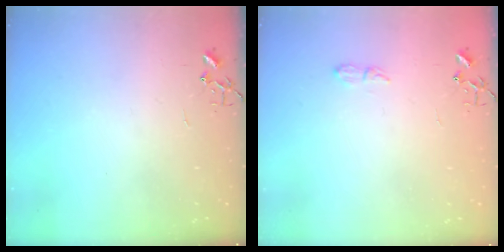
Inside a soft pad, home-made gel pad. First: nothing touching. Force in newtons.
{"total": 5.8, "press": 5.7, "slide": 0.7}